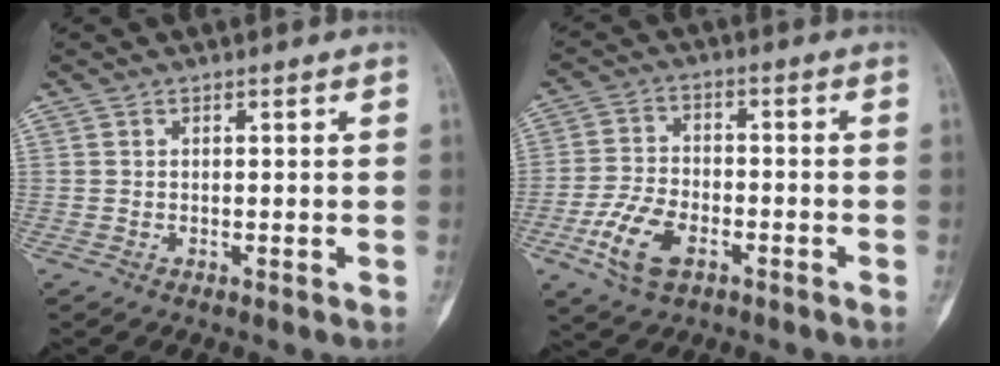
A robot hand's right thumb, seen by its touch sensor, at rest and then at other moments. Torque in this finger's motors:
{"motor_torque": [-0.25, -0.02, 0.18, -0.21, 0.09]}